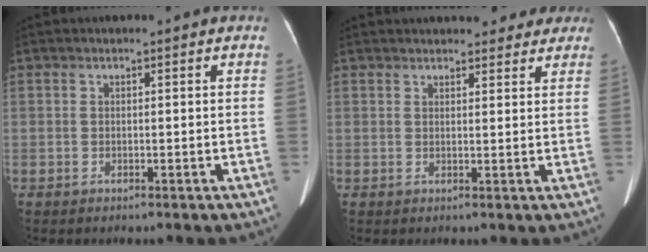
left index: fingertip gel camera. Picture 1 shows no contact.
{"total": 10.5, "force": [9.3, 3.5, 3.4], "torque": [-0.018, 0.018, 0.101]}